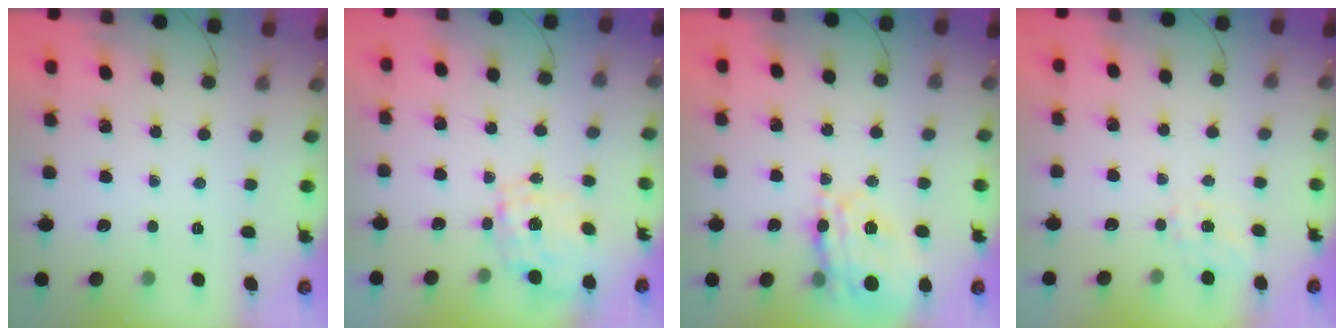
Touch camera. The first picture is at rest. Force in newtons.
{"total": 9.7, "press": 9.6, "slide": 1.4}
{"total": 20.6, "press": 20.4, "slide": 2.6}
{"total": 4.1, "press": 3.9, "slide": 1.3}